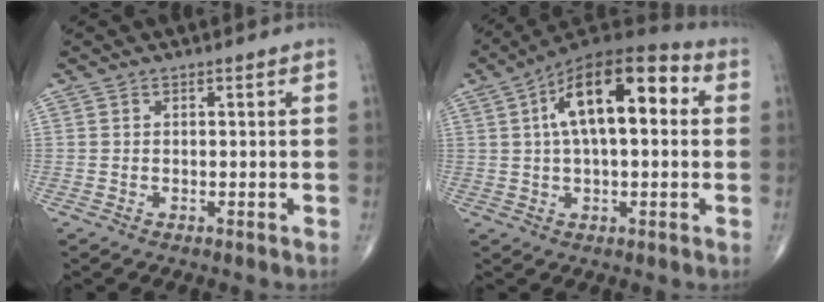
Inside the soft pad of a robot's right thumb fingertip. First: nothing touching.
{"total": 17.2, "force": [3.7, 7.8, 14.9], "torque": [-0.218, 0.036, 0.050]}